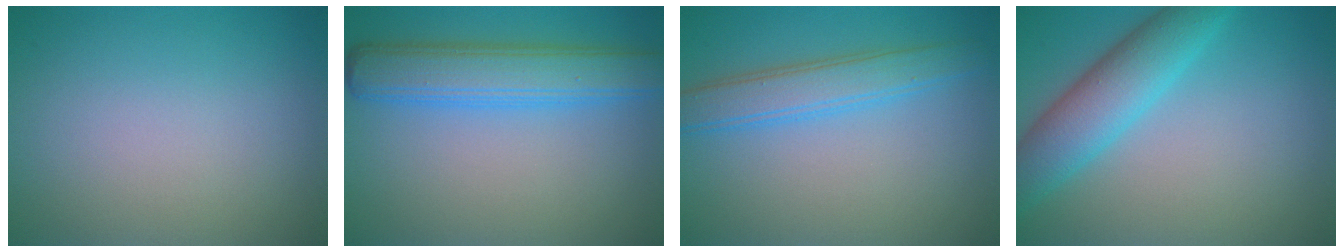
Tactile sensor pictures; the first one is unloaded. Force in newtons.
{"total": 5.8, "press": 5.8, "slide": 0.1}
{"total": 3.8, "press": 3.8, "slide": 0.1}
{"total": 5.7, "press": 5.7, "slide": 0.3}